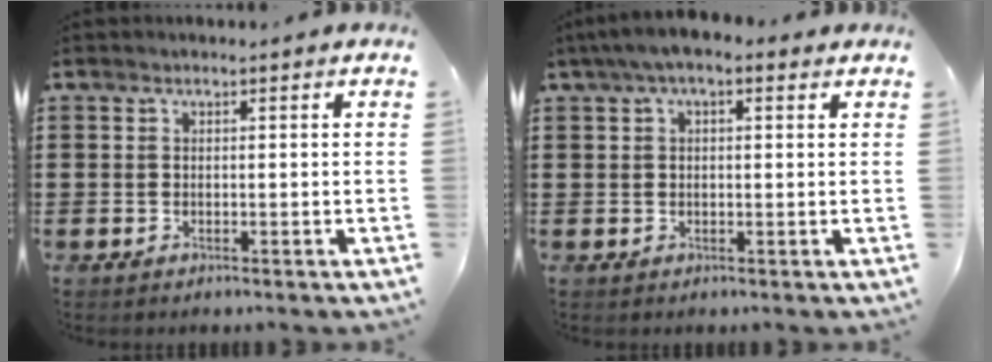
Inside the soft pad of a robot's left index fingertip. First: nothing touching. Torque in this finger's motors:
{"motor_torque": [0.90, -0.92, 0.37, 0.14]}